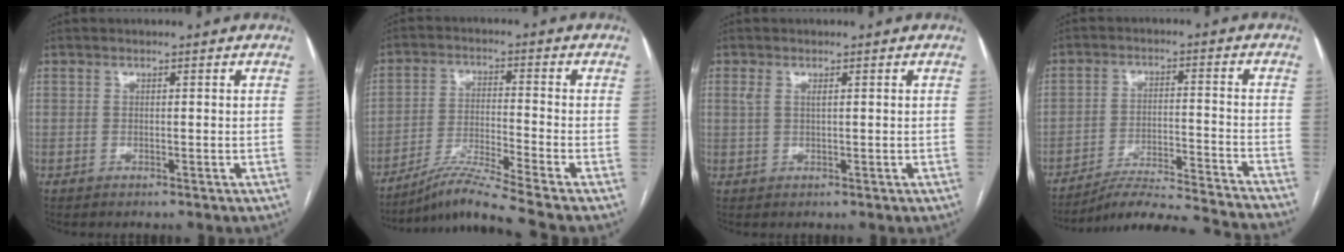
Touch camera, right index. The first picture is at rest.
{"total": 9.2, "force": [-7.7, -2.8, 4.1], "torque": [-0.076, -0.022, -0.141]}
{"total": 1.6, "force": [0.6, 0.5, 1.4], "torque": [-0.039, 0.016, 0.017]}
{"total": 16.9, "force": [-16.3, -1.3, 4.4], "torque": [-0.062, -0.016, -0.237]}